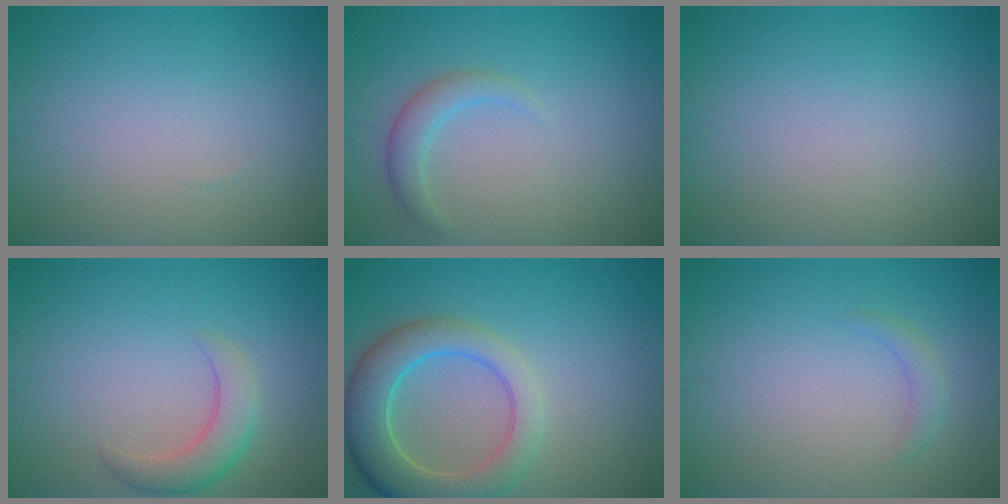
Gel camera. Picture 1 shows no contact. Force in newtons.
{"total": 2.0, "press": 2.0, "slide": 0.2}
{"total": 0.0}
{"total": 3.1, "press": 3.1, "slide": 0.3}
{"total": 6.5, "press": 6.5, "slide": 0.7}
{"total": 1.1, "press": 1.1, "slide": 0.1}